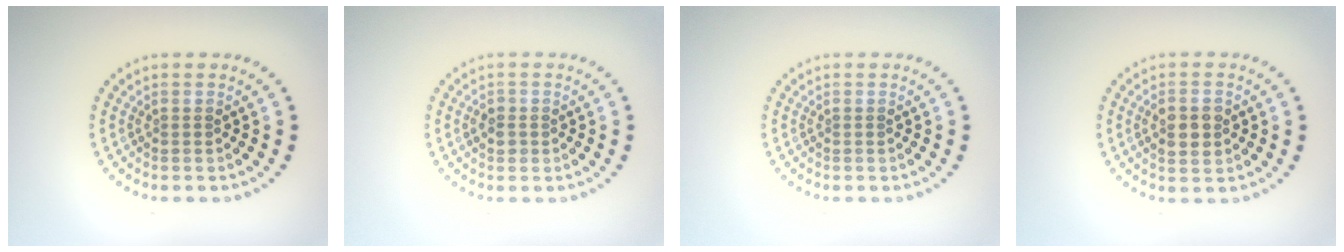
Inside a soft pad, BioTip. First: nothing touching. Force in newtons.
{"total": 1.2, "press": 1.1, "slide": 0.3}
{"total": 0.0}
{"total": 2.8, "press": 2.8, "slide": 0.2}